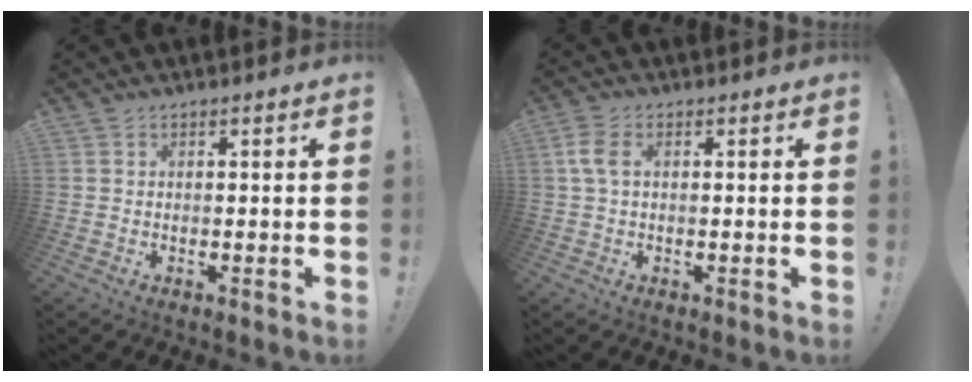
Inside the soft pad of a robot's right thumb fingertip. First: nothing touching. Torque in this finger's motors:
{"motor_torque": [0.03, 0.20, 0.27, -0.04, 0.09]}